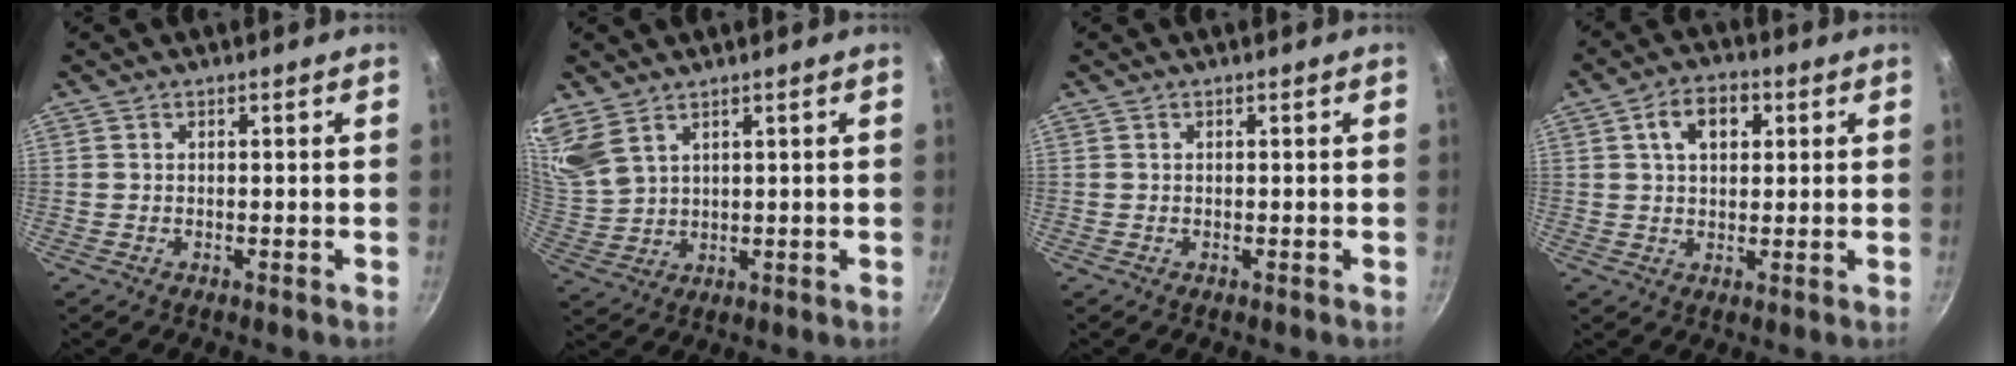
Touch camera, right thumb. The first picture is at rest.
{"total": 8.5, "force": [6.2, 4.1, 4.1], "torque": [-0.082, -0.020, 0.140]}
{"total": 0.0}
{"total": 7.3, "force": [2.3, 4.8, 5.0], "torque": [-0.062, 0.007, 0.031]}